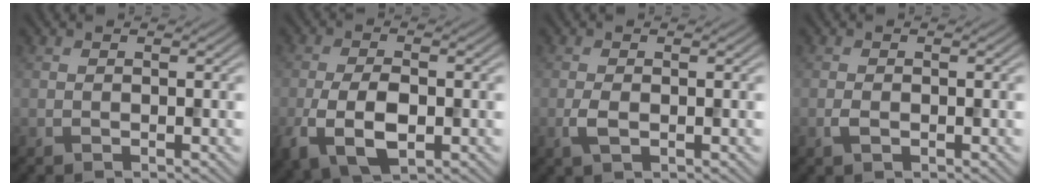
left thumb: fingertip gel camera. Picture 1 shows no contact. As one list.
[{"total": 7.2, "force": [-2.2, 3.8, 5.7], "torque": [-0.130, -0.014, -0.042]}, {"total": 1.9, "force": [-0.4, 0.8, 1.7], "torque": [-0.040, -0.002, -0.009]}, {"total": 1.1, "force": [-0.3, 0.5, 0.9], "torque": [-0.019, 0.001, -0.007]}]